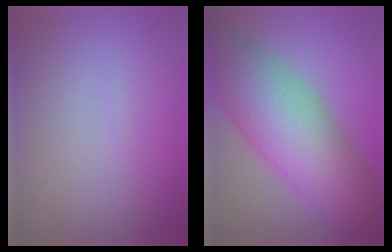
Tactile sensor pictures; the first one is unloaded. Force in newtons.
{"total": 11.9, "press": 11.9, "slide": 0.5}